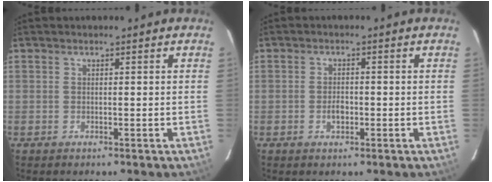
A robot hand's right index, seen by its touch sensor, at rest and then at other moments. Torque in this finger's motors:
{"motor_torque": [0.38, -0.02, 0.07, 0.02]}